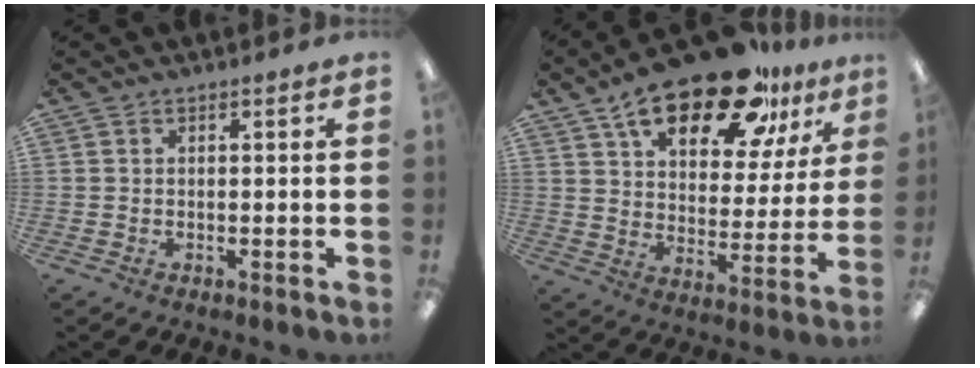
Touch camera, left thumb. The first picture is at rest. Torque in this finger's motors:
{"motor_torque": [0.26, 0.68, 1.34, -1.43, 0.19]}